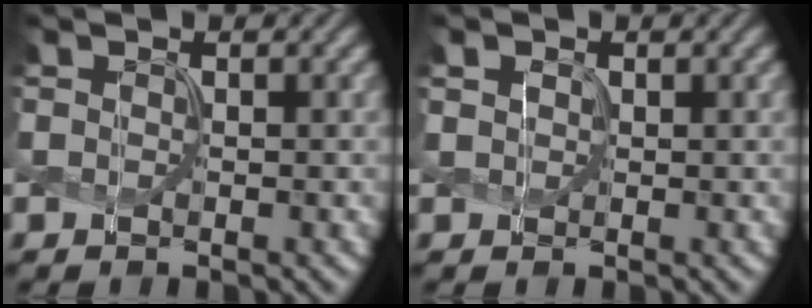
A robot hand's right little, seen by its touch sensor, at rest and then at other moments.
{"total": 0.9, "force": [0.4, 0.7, 0.3], "torque": [-0.007, 0.001, 0.009]}